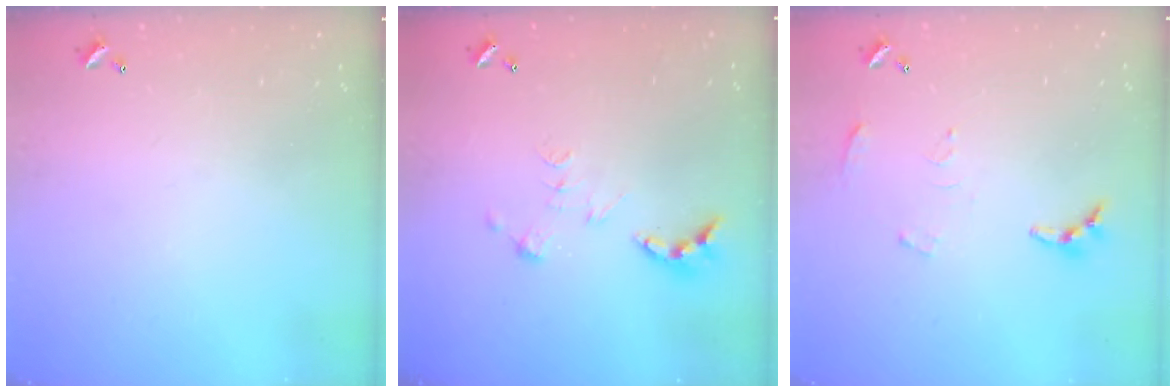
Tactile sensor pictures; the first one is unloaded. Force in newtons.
{"total": 3.3, "press": 3.3, "slide": 0.4}
{"total": 6.2, "press": 6.2, "slide": 0.5}